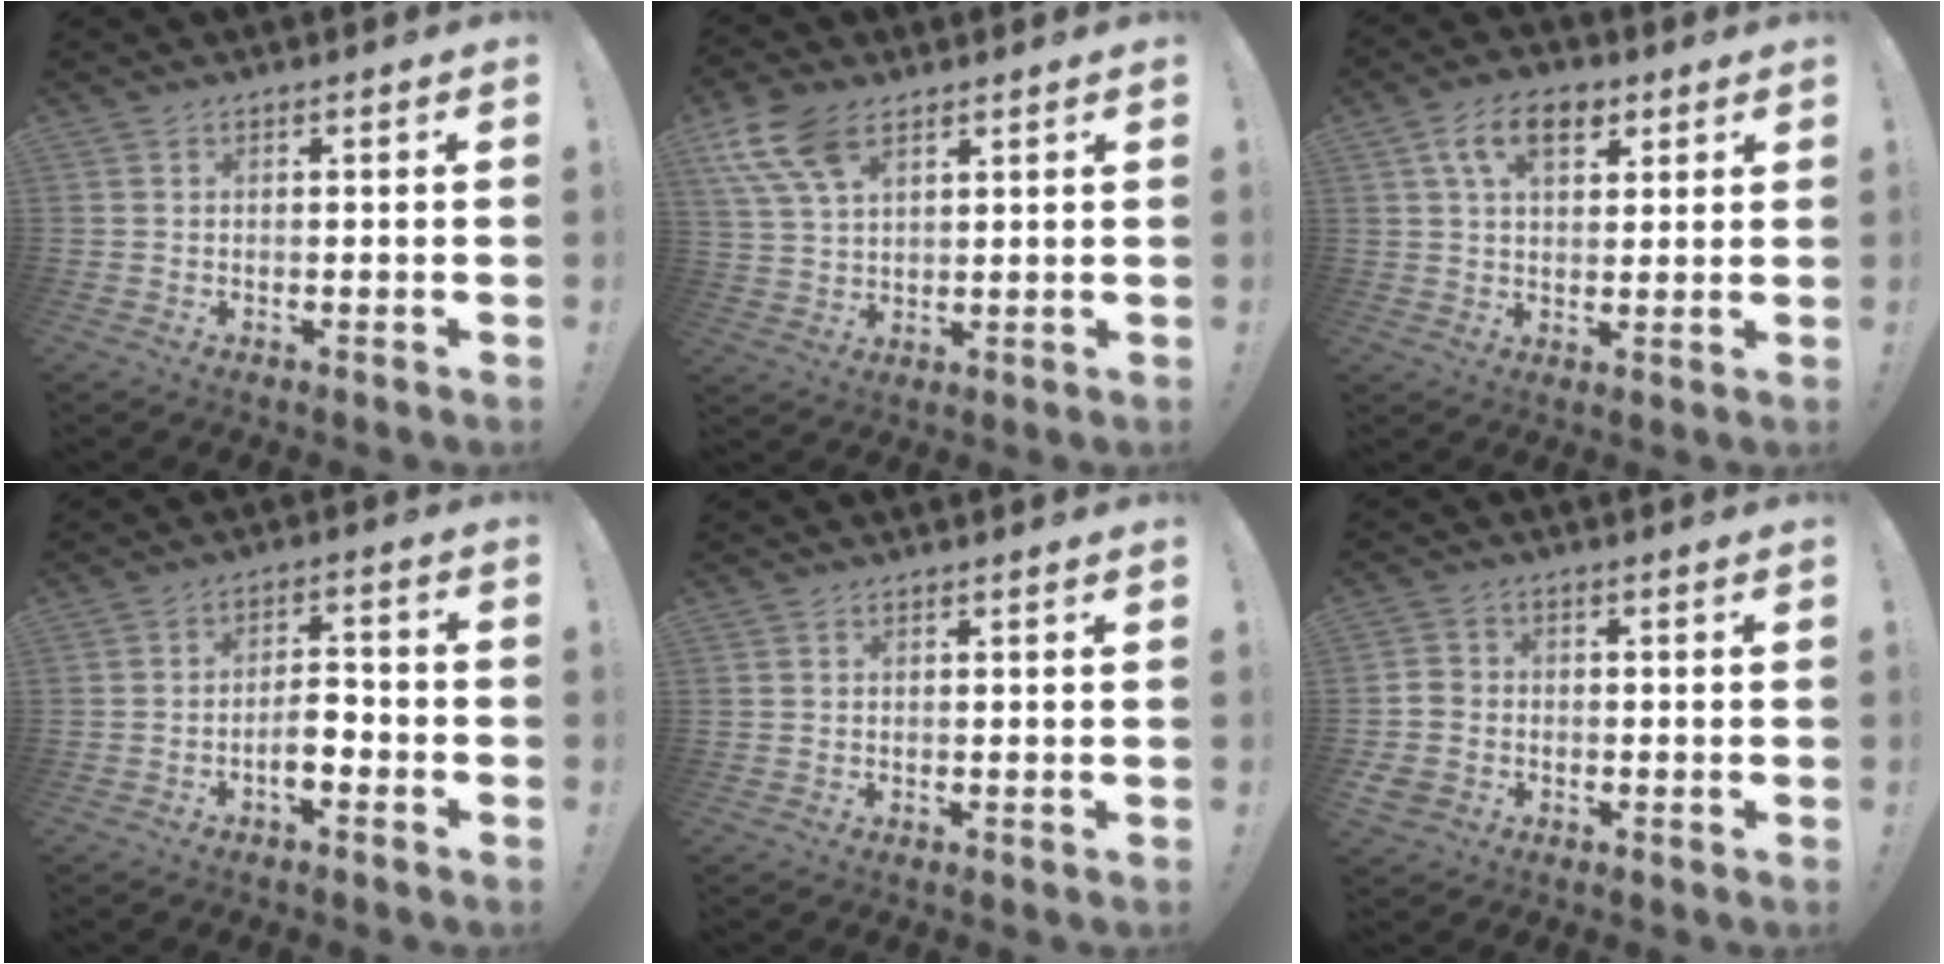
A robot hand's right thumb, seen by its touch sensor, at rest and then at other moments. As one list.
[{"total": 11.8, "force": [6.4, 6.4, 7.6], "torque": [-0.154, -0.017, 0.121]}, {"total": 10.7, "force": [4.6, 6.4, 7.2], "torque": [-0.121, 0.011, 0.085]}, {"total": 6.1, "force": [-2.7, 2.4, 4.8], "torque": [-0.083, 0.008, -0.047]}, {"total": 0.0}, {"total": 5.2, "force": [-2.2, 4.2, 1.9], "torque": [-0.042, 0.010, -0.043]}]